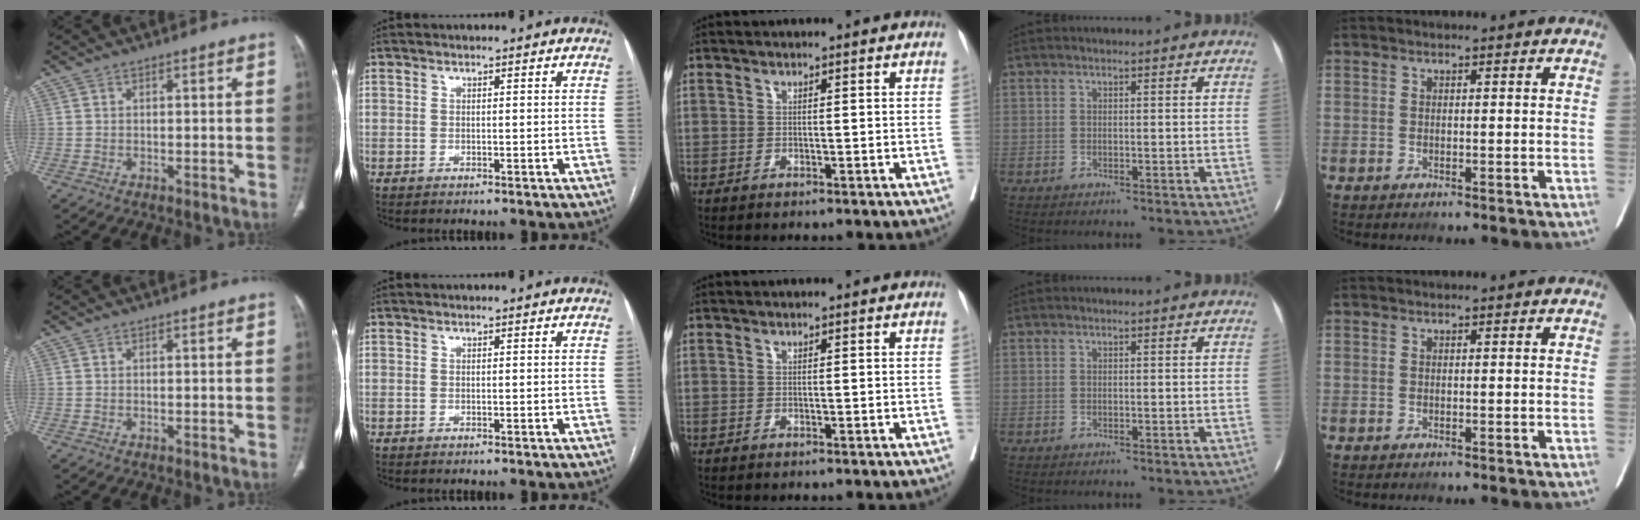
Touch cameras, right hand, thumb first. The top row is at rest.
{}